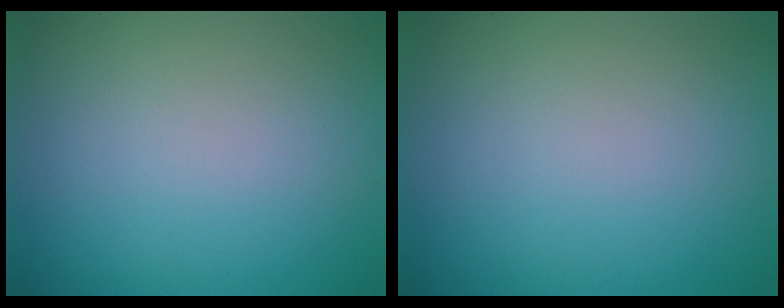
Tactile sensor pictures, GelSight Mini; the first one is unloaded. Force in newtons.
{"total": 0.0}